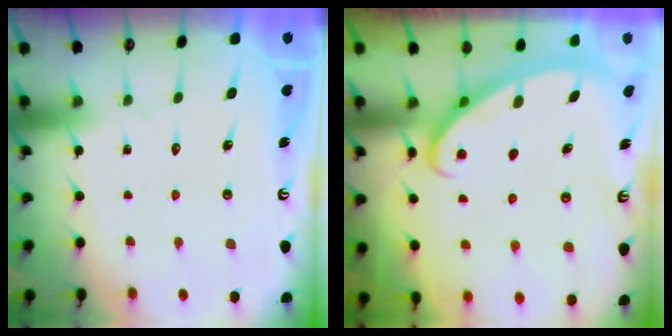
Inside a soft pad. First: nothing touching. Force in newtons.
{"total": 2.8, "press": 2.8, "slide": 0.3}